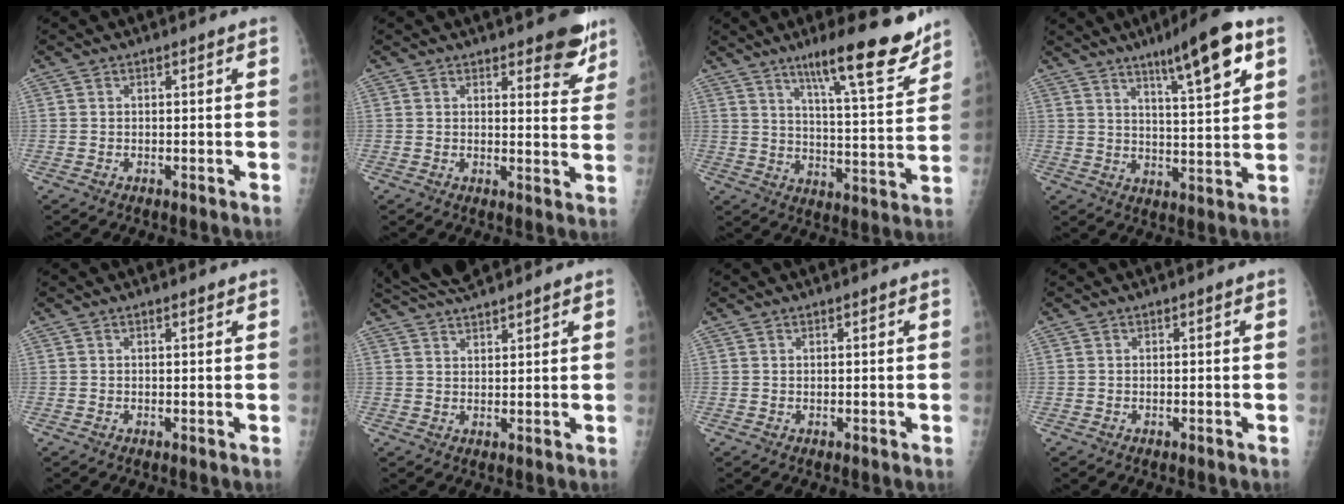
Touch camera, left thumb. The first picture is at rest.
{"total": 7.2, "force": [5.2, 2.6, 4.3], "torque": [-0.018, -0.032, 0.062]}
{"total": 16.8, "force": [11.9, 2.7, 11.6], "torque": [-0.144, -0.072, 0.183]}
{"total": 13.1, "force": [7.1, 2.0, 10.8], "torque": [-0.158, -0.029, 0.110]}
{"total": 0.9, "force": [0.7, 0.2, 0.5], "torque": [-0.007, -0.003, 0.011]}
{"total": 7.7, "force": [6.7, 1.3, 3.6], "torque": [-0.053, 0.004, 0.122]}
{"total": 0.8, "force": [0.6, 0.4, 0.4], "torque": [0.000, -0.004, 0.011]}
{"total": 0.0}